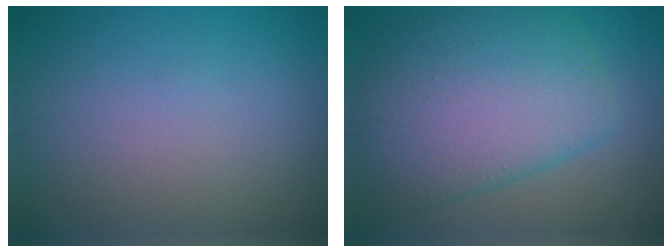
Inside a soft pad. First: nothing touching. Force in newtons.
{"total": 8.8, "press": 8.8, "slide": 0.2}